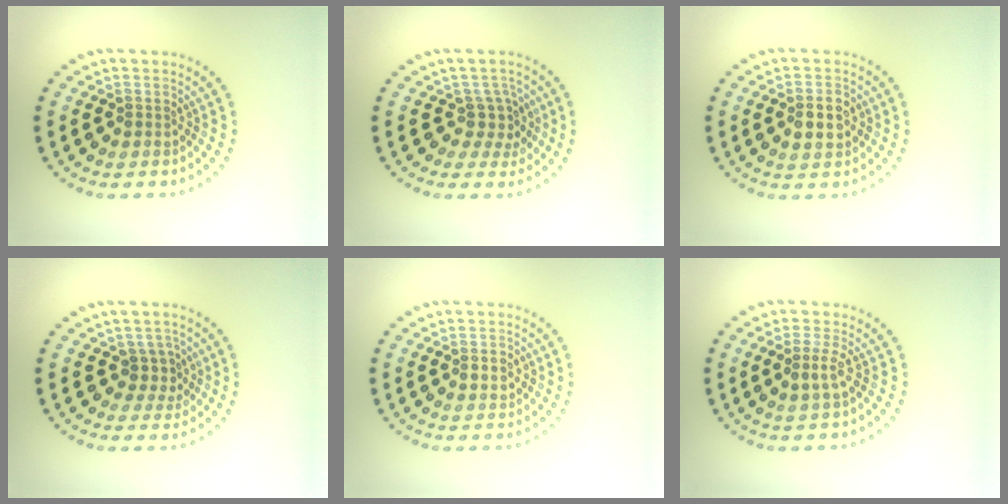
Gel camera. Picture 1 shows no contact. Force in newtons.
{"total": 2.6, "press": 2.0, "slide": 1.6}
{"total": 2.8, "press": 2.8, "slide": 0.1}
{"total": 2.5, "press": 2.0, "slide": 1.5}
{"total": 1.1, "press": 1.1, "slide": 0.1}
{"total": 1.6, "press": 1.1, "slide": 1.2}